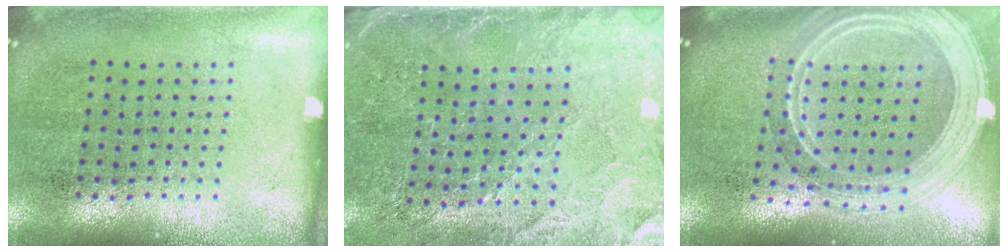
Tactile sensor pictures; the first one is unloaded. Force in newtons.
{"total": 2.9, "press": 2.6, "slide": 1.2}
{"total": 2.8, "press": 2.4, "slide": 1.6}